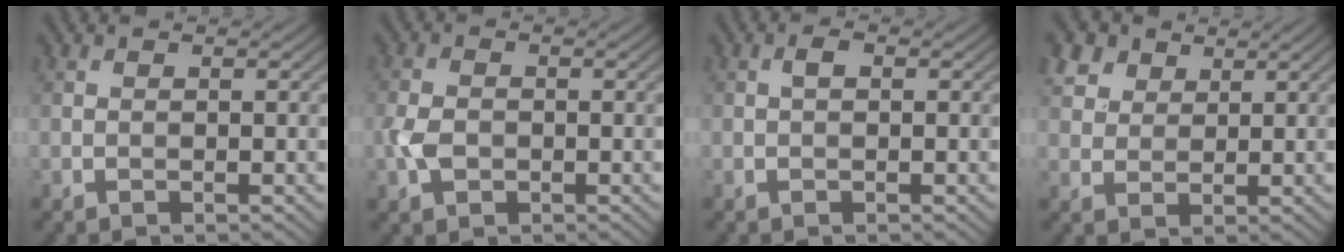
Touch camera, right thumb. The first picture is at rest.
{"total": 3.2, "force": [-0.9, 2.3, 2.0], "torque": [-0.052, -0.002, -0.022]}
{"total": 1.1, "force": [0.1, 0.6, 0.9], "torque": [-0.017, 0.006, 0.000]}
{"total": 5.3, "force": [3.4, 3.4, 2.2], "torque": [-0.069, -0.002, 0.077]}